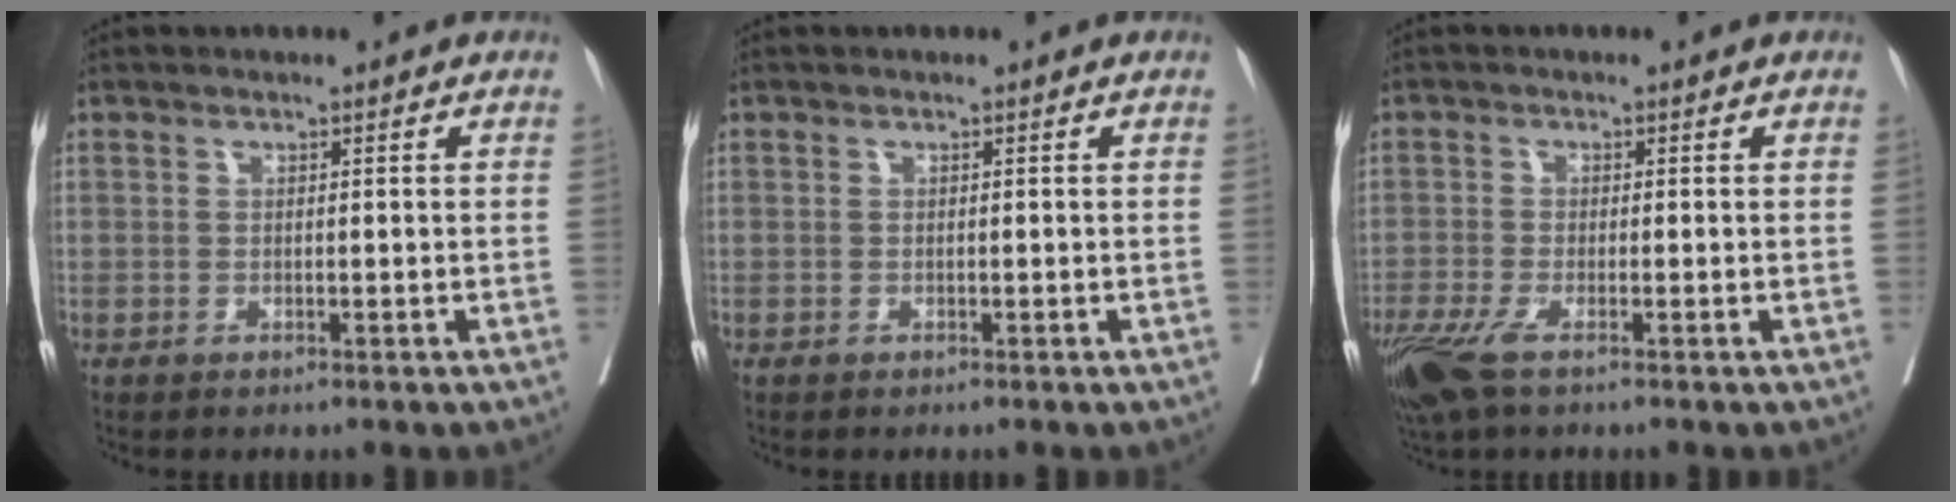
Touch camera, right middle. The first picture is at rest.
{"total": 0.0}
{"total": 6.1, "force": [-3.9, 1.4, 4.5], "torque": [-0.091, -0.019, -0.074]}